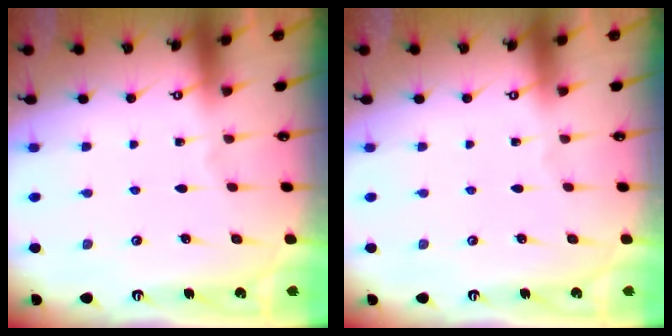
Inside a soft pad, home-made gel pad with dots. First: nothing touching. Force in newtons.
{"total": 0.0}